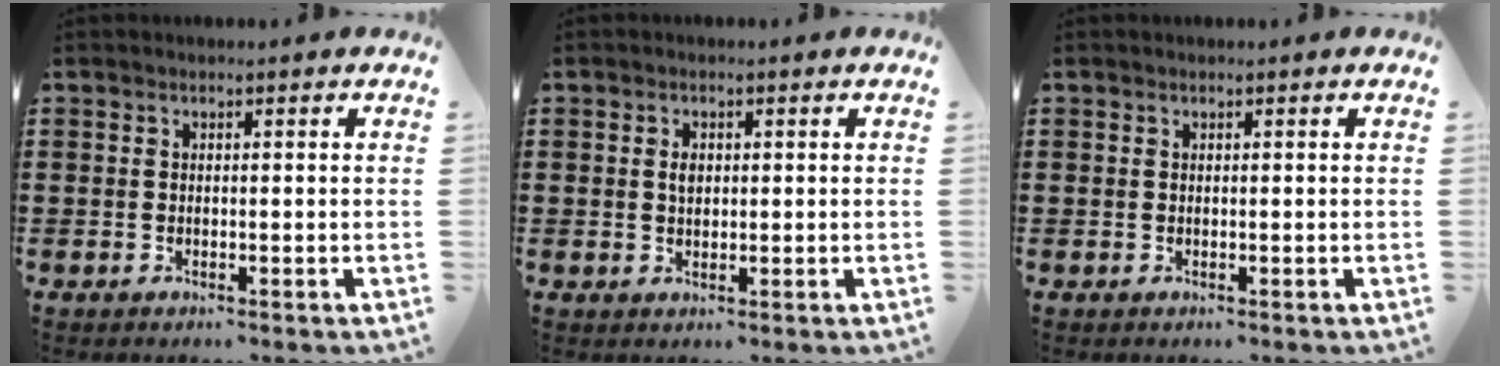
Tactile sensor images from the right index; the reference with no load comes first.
{"total": 1.8, "force": [0.3, 1.1, 1.4], "torque": [-0.030, 0.007, 0.004]}
{"total": 0.0}